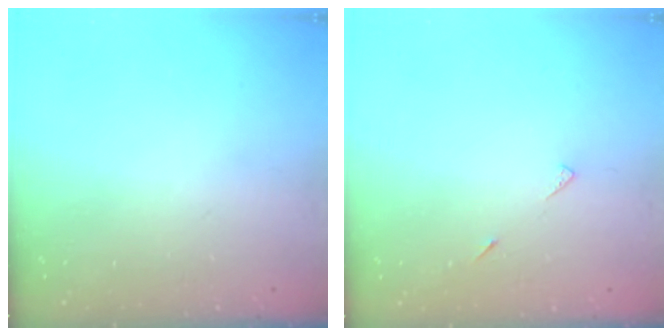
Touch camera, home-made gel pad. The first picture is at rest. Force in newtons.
{"total": 4.5, "press": 4.4, "slide": 0.5}